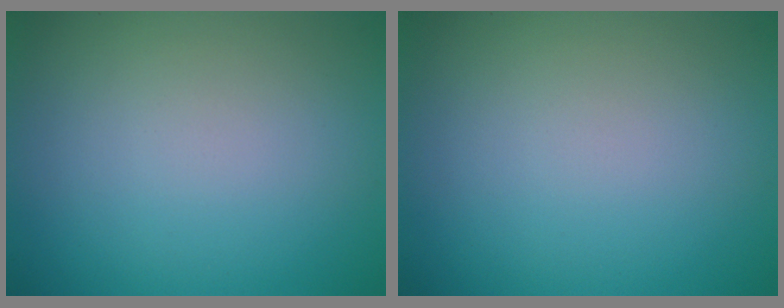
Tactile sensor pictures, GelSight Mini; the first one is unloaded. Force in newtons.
{"total": 0.0}